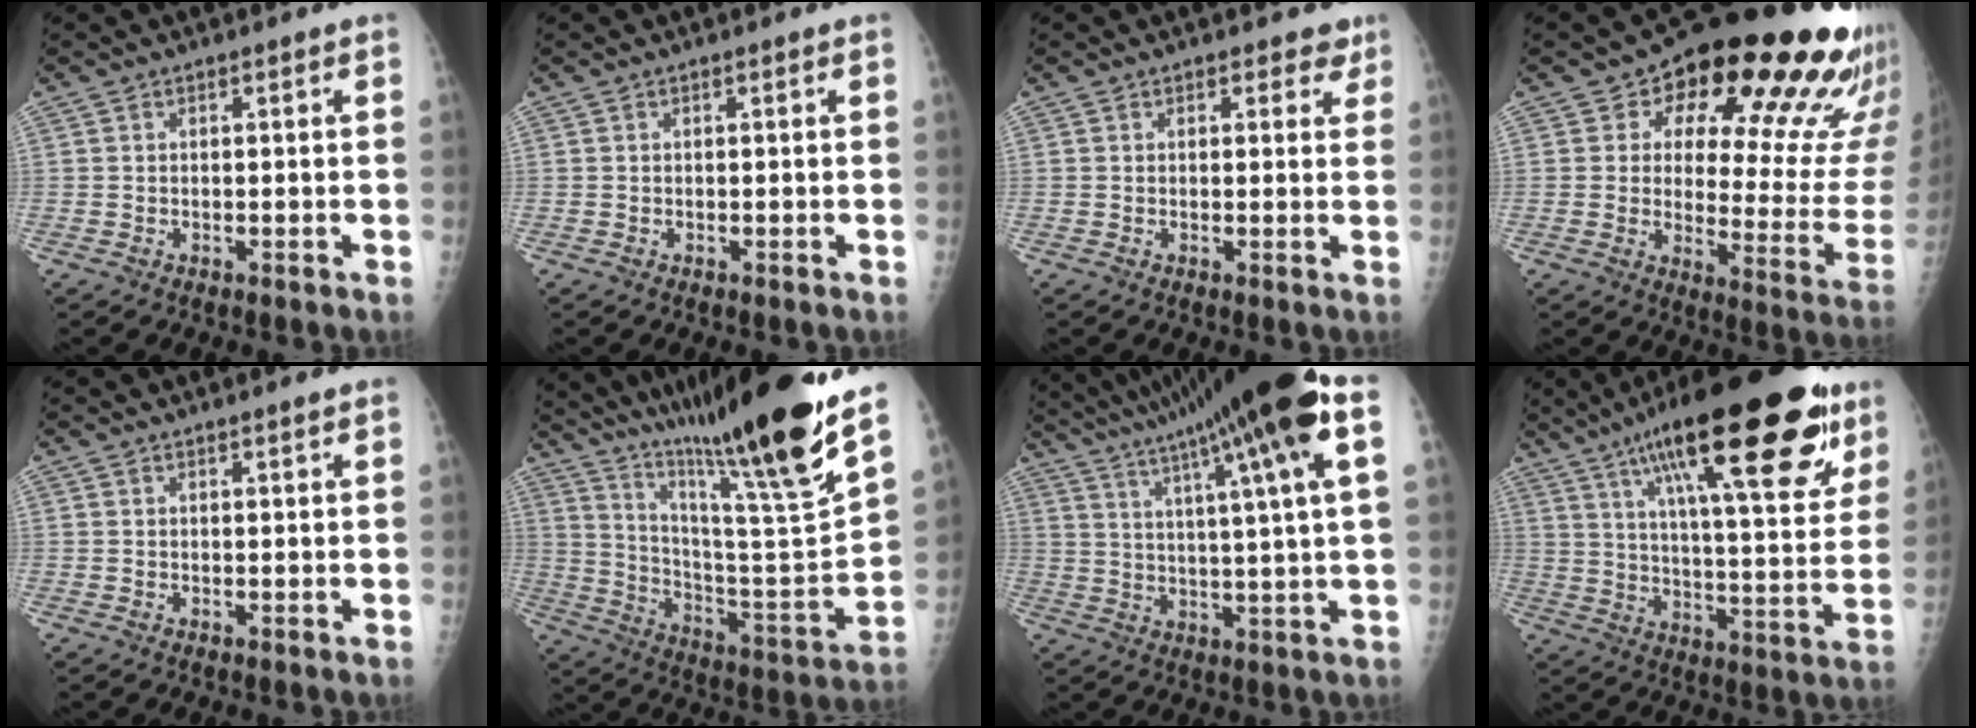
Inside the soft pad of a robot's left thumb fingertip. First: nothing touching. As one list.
[{"total": 0.0}, {"total": 2.7, "force": [1.9, 1.7, 1.0], "torque": [0.019, -0.006, 0.017]}, {"total": 24.8, "force": [14.2, 10.6, 17.4], "torque": [-0.184, -0.066, 0.183]}, {"total": 0.7, "force": [0.6, -0.1, 0.4], "torque": [-0.012, -0.005, 0.012]}, {"total": 30.7, "force": [22.8, 1.9, 20.5], "torque": [-0.321, -0.126, 0.362]}, {"total": 24.0, "force": [14.7, 1.1, 19.0], "torque": [-0.308, -0.010, 0.215]}, {"total": 30.8, "force": [17.1, 8.9, 24.0], "torque": [-0.340, -0.023, 0.260]}]